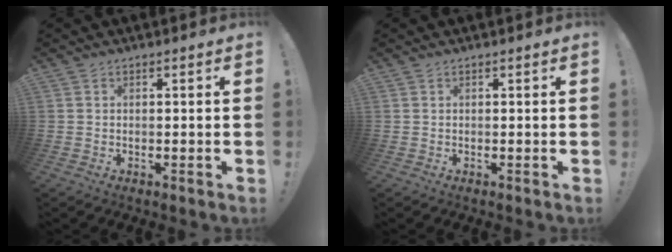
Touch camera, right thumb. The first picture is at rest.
{"total": 0.0}